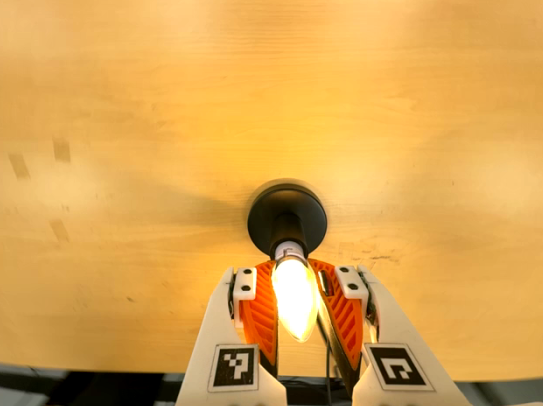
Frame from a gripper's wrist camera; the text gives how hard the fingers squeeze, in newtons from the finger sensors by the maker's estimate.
{"total": 22.4, "left": 23.3, "right": 21.5}